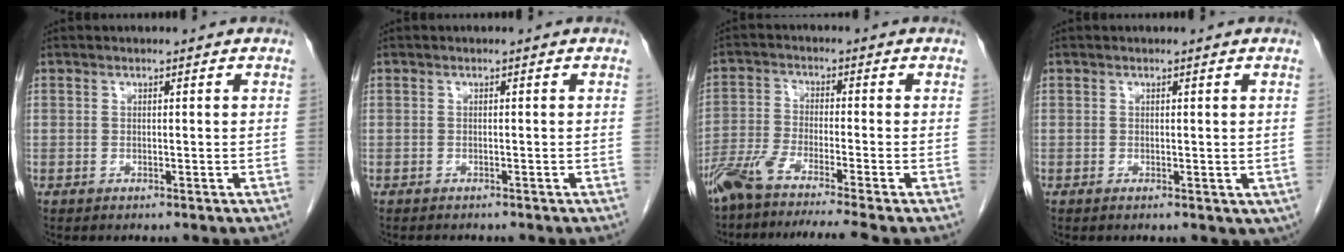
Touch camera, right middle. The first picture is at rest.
{"total": 1.6, "force": [-1.4, 0.4, 0.6], "torque": [-0.017, -0.007, -0.015]}
{"total": 9.0, "force": [-7.6, -1.2, 4.8], "torque": [-0.084, -0.023, -0.131]}
{"total": 1.9, "force": [-0.3, 1.0, 1.6], "torque": [-0.024, -0.006, -0.001]}